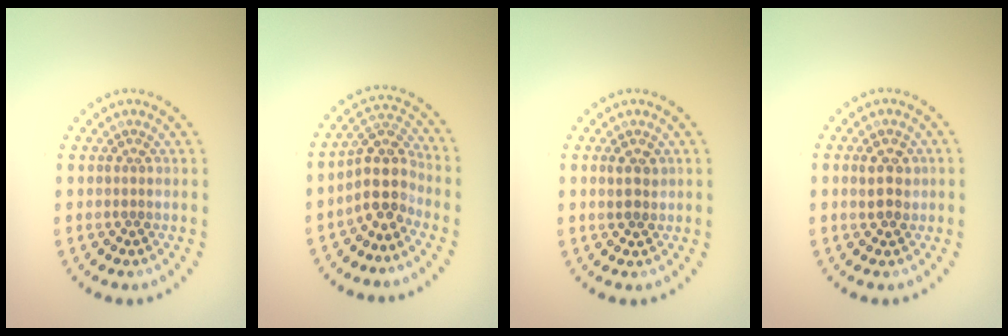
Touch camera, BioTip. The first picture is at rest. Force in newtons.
{"total": 3.7, "press": 3.0, "slide": 2.2}
{"total": 1.5, "press": 1.4, "slide": 0.5}
{"total": 2.2, "press": 2.1, "slide": 0.4}